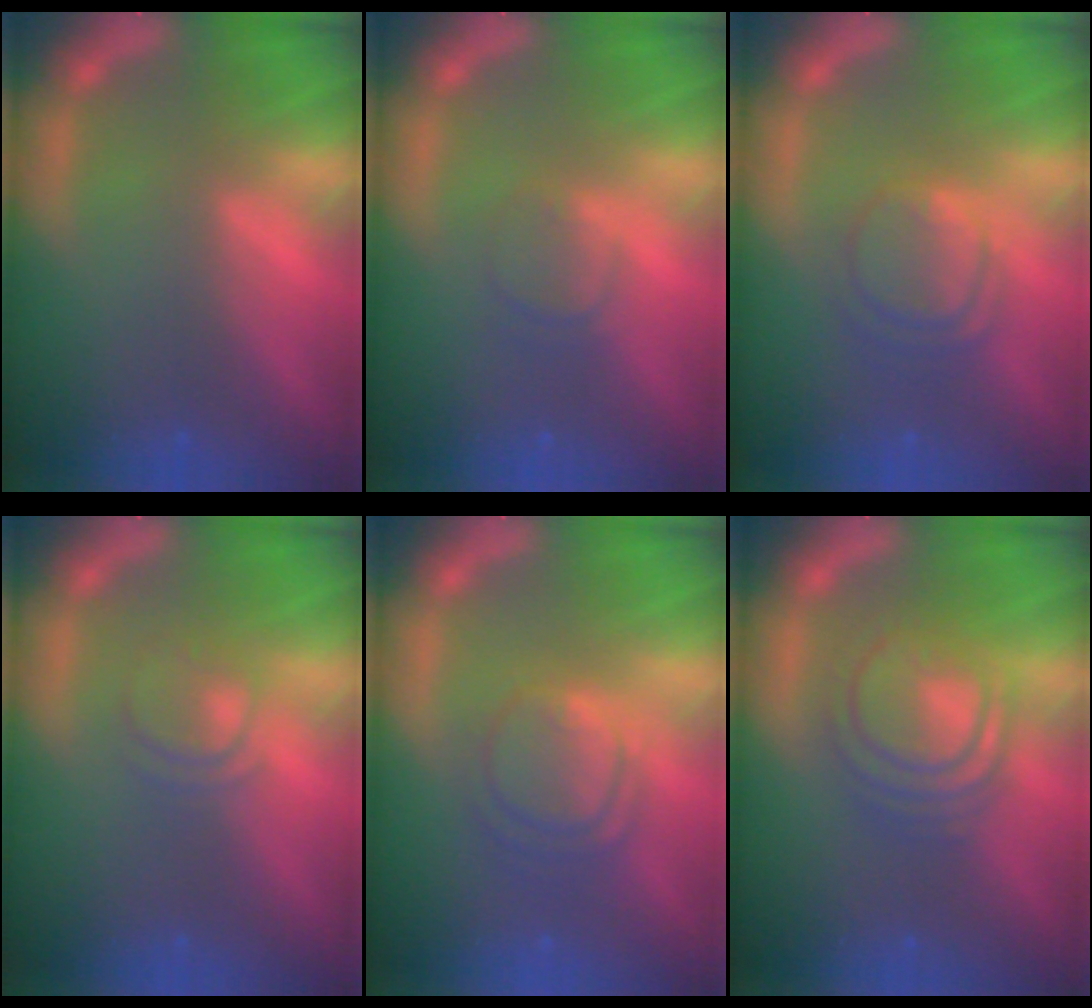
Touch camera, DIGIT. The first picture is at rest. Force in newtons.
{"total": 1.9}
{"total": 4.5}
{"total": 2.4}
{"total": 5.1}
{"total": 6.5}